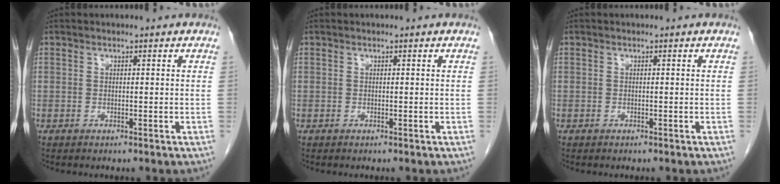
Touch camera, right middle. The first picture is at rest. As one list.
[{"total": 0.0}, {"total": 0.0}]